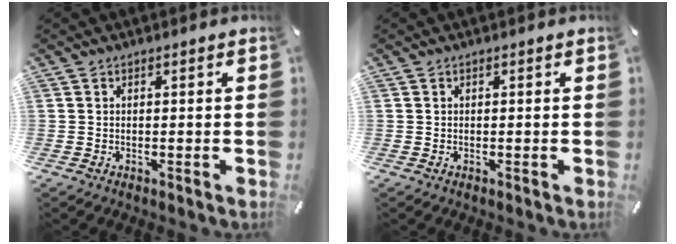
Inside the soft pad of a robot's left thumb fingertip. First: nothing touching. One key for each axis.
{"total": 0.0}